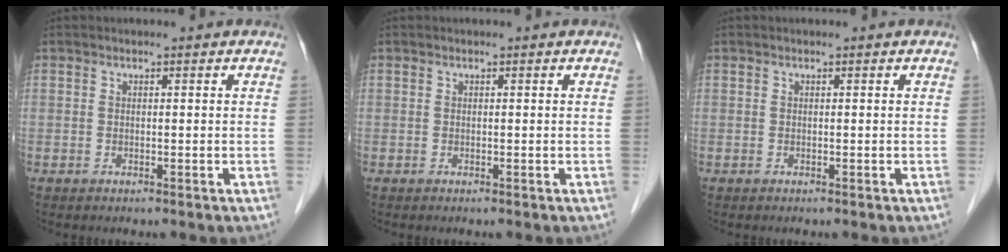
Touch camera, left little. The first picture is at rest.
{"total": 0.0}
{"total": 0.0}